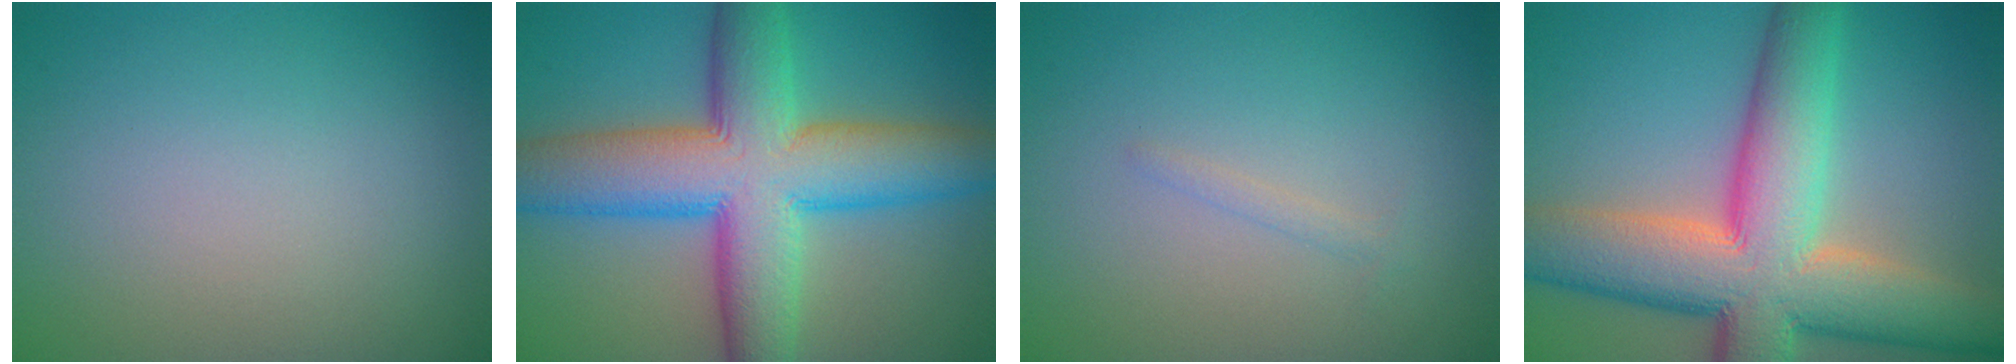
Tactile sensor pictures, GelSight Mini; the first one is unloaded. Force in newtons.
{"total": 12.1, "press": 12.1, "slide": 0.4}
{"total": 0.7, "press": 0.7, "slide": 0.1}
{"total": 12.9, "press": 12.9, "slide": 0.7}